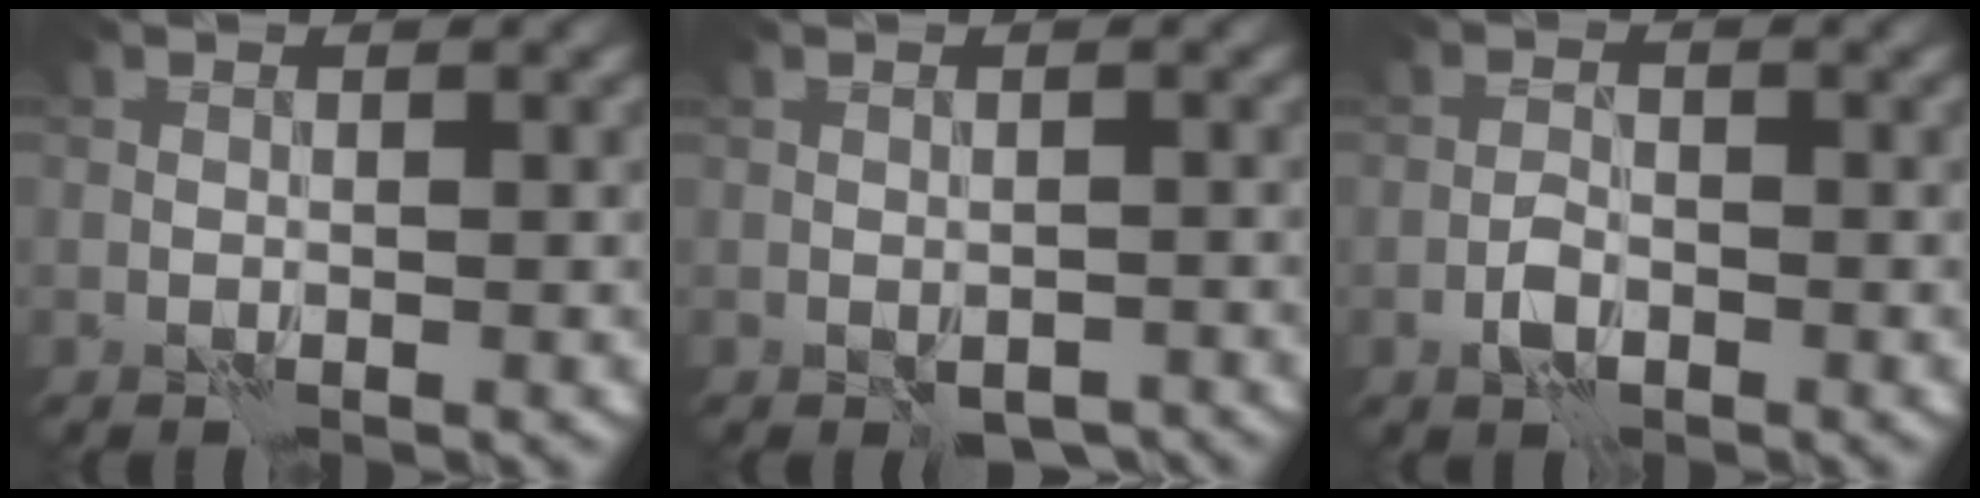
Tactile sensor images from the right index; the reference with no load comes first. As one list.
[{"total": 3.2, "force": [-2.3, 1.6, 1.6], "torque": [-0.024, -0.003, -0.029]}, {"total": 2.0, "force": [-1.1, 1.1, 1.3], "torque": [-0.021, 0.006, -0.024]}]